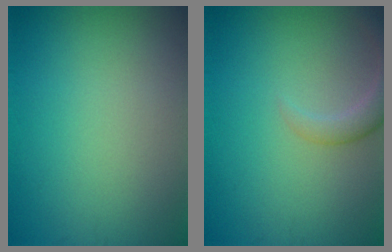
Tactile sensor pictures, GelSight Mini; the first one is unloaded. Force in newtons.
{"total": 2.3, "press": 2.3, "slide": 0.3}